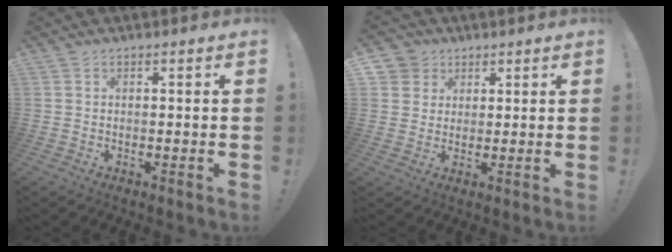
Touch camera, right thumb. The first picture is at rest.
{"total": 5.3, "force": [2.6, 4.6, 0.7], "torque": [-0.008, -0.016, 0.049]}